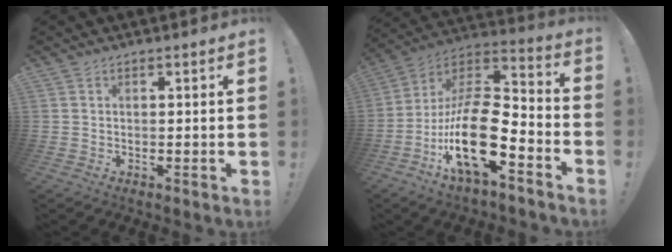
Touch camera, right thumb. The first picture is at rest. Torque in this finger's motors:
{"motor_torque": [3.08, 1.97, 1.91, -0.85, 0.53]}